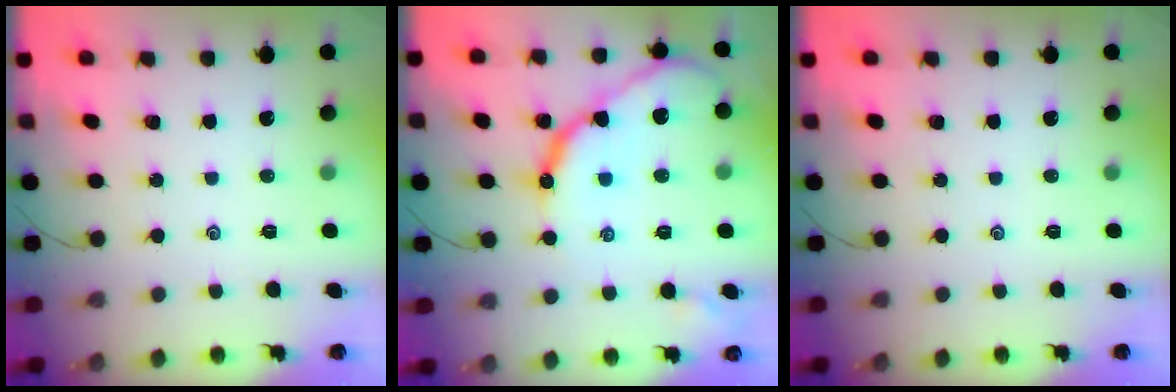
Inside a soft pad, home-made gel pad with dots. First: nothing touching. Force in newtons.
{"total": 13.7, "press": 13.6, "slide": 0.5}
{"total": 0.0}